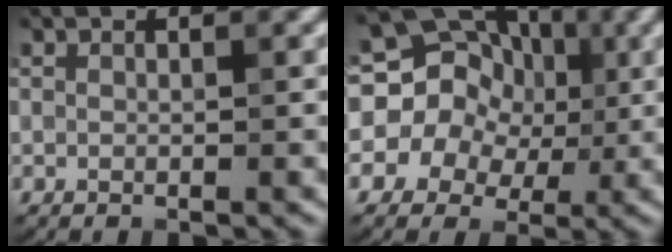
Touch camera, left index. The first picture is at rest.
{"total": 15.6, "force": [2.3, 14.0, 6.6], "torque": [-0.114, 0.042, -0.005]}